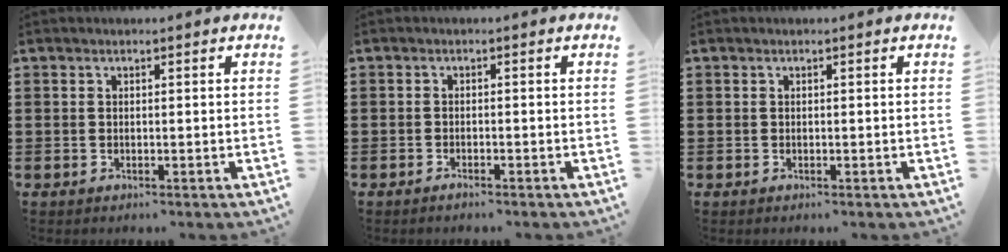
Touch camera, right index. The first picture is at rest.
{"total": 0.9, "force": [-0.9, 0.0, 0.3], "torque": [-0.009, -0.004, -0.017]}
{"total": 0.0}